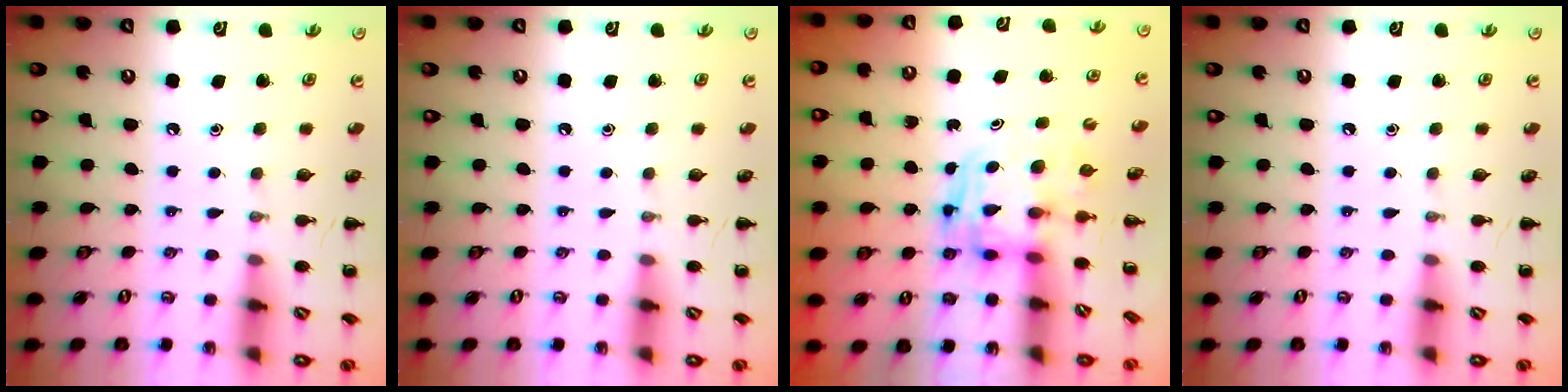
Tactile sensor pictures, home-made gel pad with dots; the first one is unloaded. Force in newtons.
{"total": 0.0}
{"total": 2.7, "press": 2.7, "slide": 0.2}
{"total": 0.0}